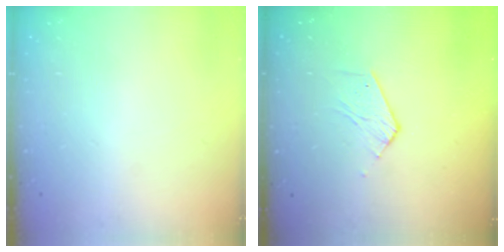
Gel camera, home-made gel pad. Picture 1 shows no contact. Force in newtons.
{"total": 3.6, "press": 3.6, "slide": 0.3}